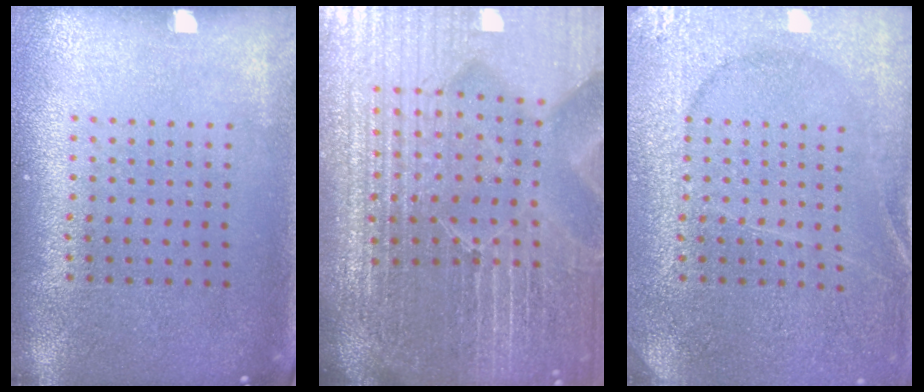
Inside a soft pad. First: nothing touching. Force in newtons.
{"total": 7.1, "press": 6.2, "slide": 3.4}
{"total": 3.0, "press": 2.9, "slide": 0.4}